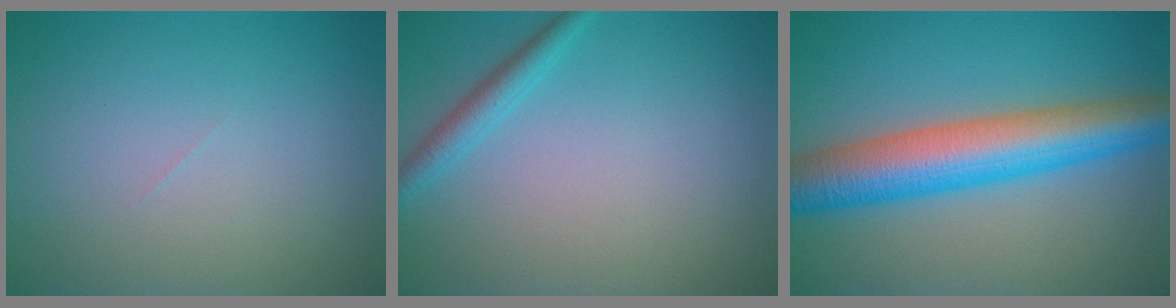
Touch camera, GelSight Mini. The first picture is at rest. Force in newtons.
{"total": 2.0, "press": 2.0, "slide": 0.1}
{"total": 8.9, "press": 8.9, "slide": 0.2}